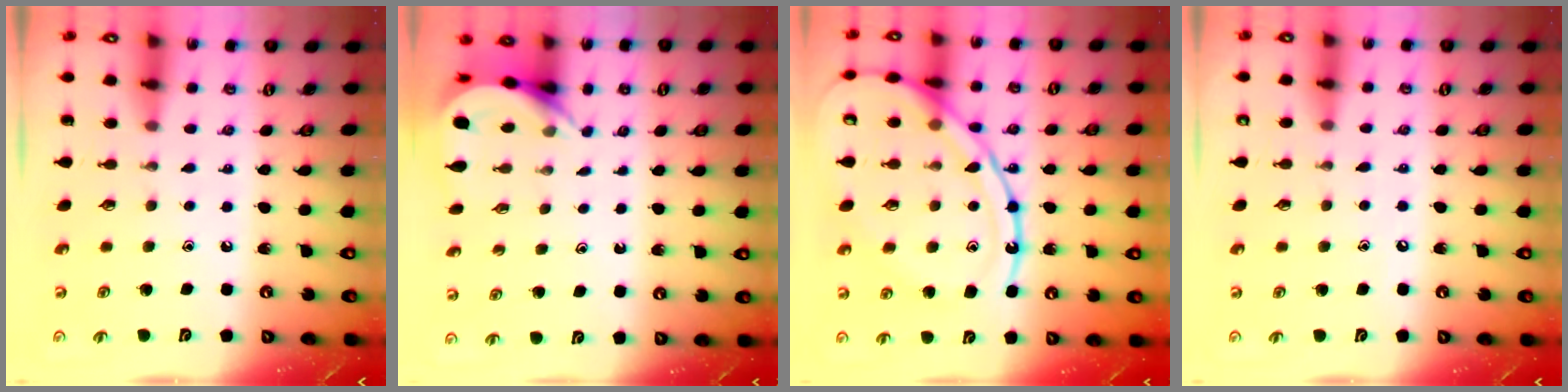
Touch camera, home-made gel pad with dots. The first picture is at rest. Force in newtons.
{"total": 4.3, "press": 4.3, "slide": 0.2}
{"total": 20.3, "press": 20.2, "slide": 1.9}
{"total": 3.4, "press": 3.4, "slide": 0.4}